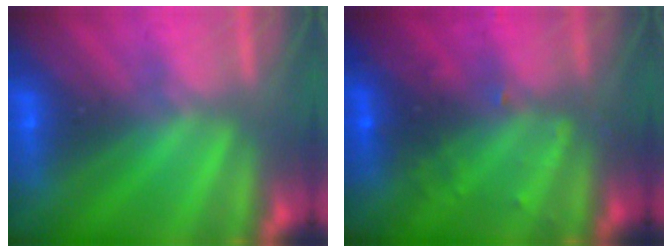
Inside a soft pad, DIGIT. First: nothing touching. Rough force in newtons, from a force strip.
{"total": 2.9}